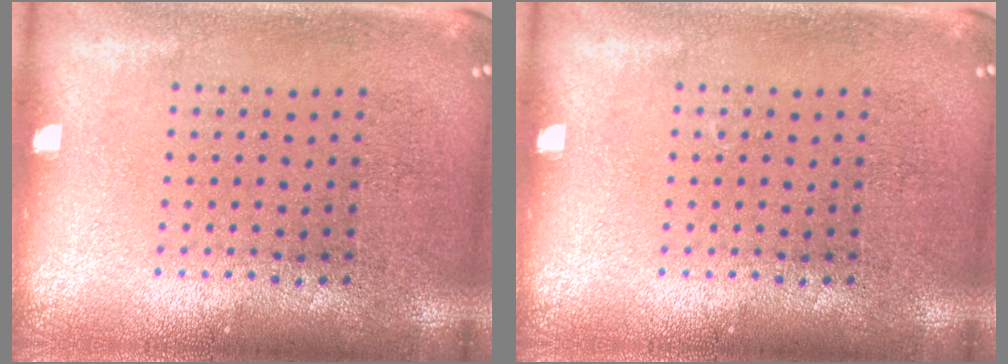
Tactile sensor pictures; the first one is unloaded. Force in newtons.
{"total": 0.0}